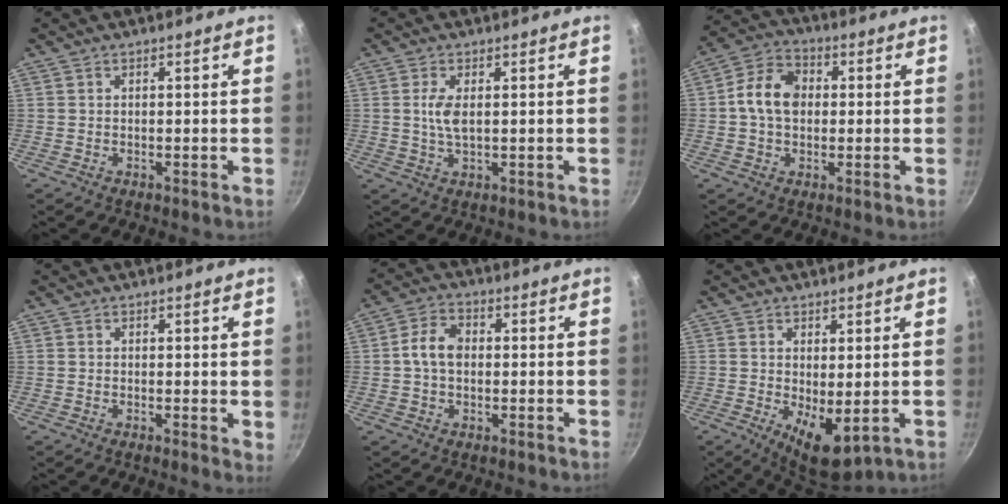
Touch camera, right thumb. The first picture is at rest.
{"total": 4.0, "force": [0.5, 1.7, 3.6], "torque": [-0.075, 0.000, 0.011]}
{"total": 9.6, "force": [0.4, 7.3, 6.3], "torque": [-0.094, 0.019, -0.009]}
{"total": 1.8, "force": [0.3, 0.8, 1.6], "torque": [-0.020, -0.004, 0.001]}
{"total": 6.1, "force": [0.0, 4.4, 4.2], "torque": [-0.068, 0.018, -0.010]}
{"total": 7.7, "force": [-0.1, 3.2, 7.0], "torque": [-0.093, -0.018, 0.009]}